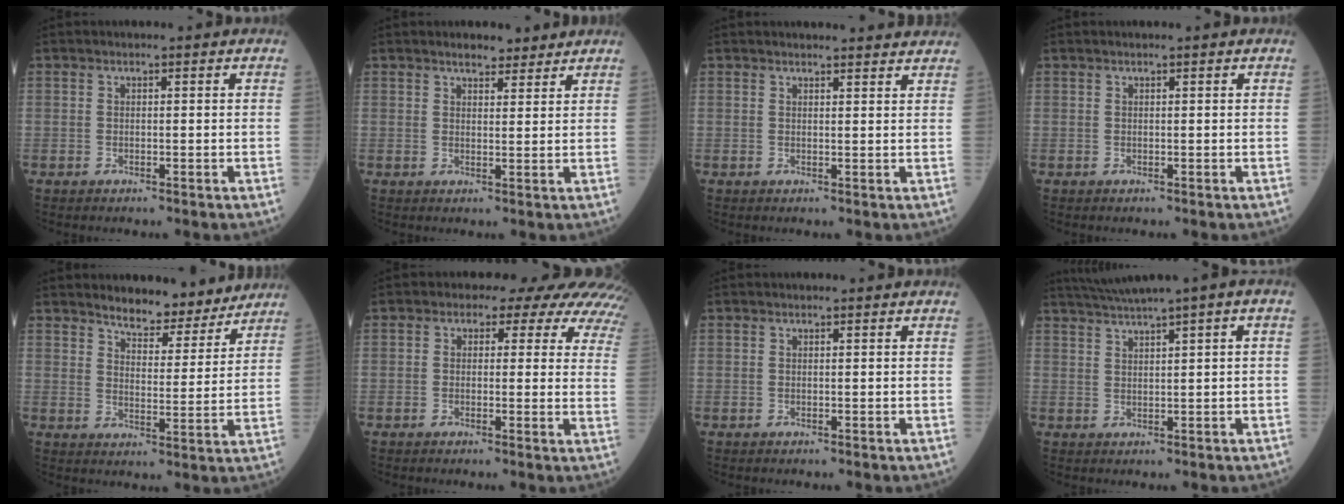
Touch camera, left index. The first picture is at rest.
{"total": 3.1, "force": [2.7, 1.2, 1.0], "torque": [-0.018, 0.006, 0.040]}
{"total": 6.9, "force": [6.6, 0.9, 1.6], "torque": [-0.010, 0.011, 0.061]}
{"total": 0.0}
{"total": 8.1, "force": [7.6, 2.1, 2.0], "torque": [-0.027, -0.004, 0.106]}
{"total": 12.4, "force": [10.2, 5.1, 4.9], "torque": [-0.040, 0.021, 0.088]}
{"total": 0.0}
{"total": 6.0, "force": [3.8, -0.7, 4.6], "torque": [-0.083, 0.025, 0.068]}